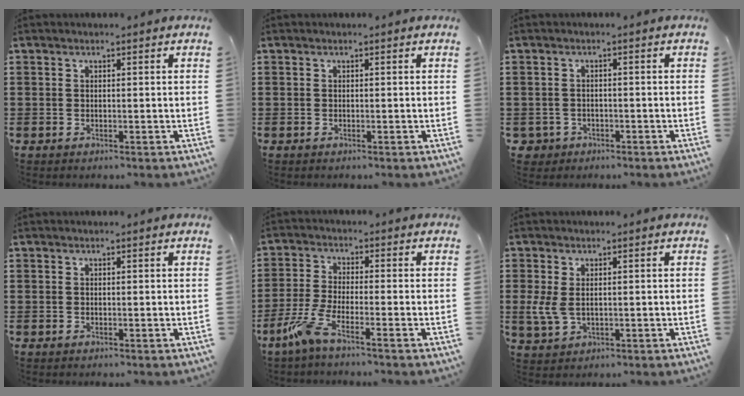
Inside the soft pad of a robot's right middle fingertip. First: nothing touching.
{"total": 0.0}
{"total": 1.8, "force": [-1.3, 1.2, 0.1], "torque": [-0.008, 0.001, -0.030]}
{"total": 0.0}
{"total": 5.4, "force": [-3.6, 0.4, 4.0], "torque": [-0.108, -0.021, -0.073]}
{"total": 3.4, "force": [0.1, 2.3, 2.5], "torque": [-0.081, -0.005, -0.006]}